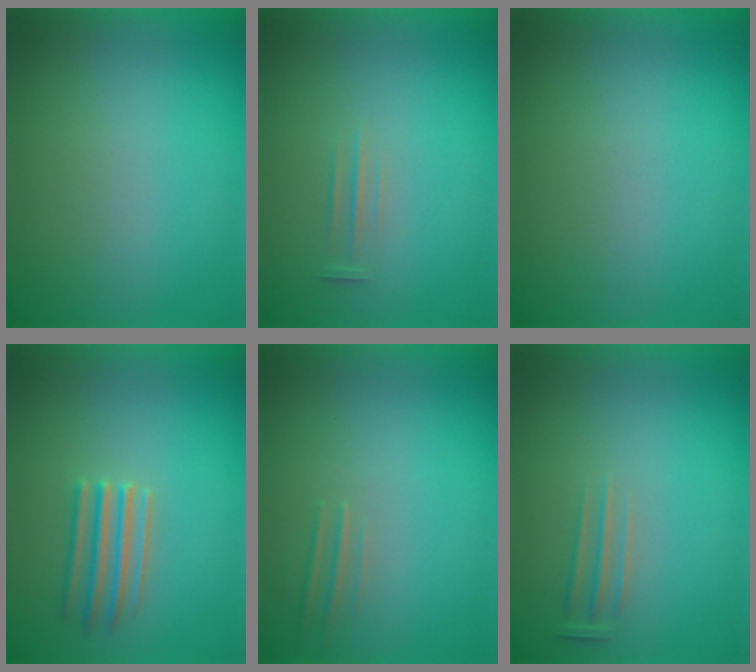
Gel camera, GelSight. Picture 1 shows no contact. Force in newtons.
{"total": 1.1}
{"total": 0.0}
{"total": 2.7}
{"total": 1.1}
{"total": 1.2}